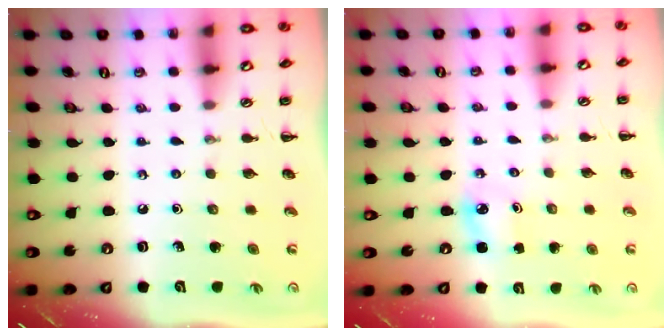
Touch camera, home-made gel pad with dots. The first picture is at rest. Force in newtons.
{"total": 2.9, "press": 2.8, "slide": 0.5}